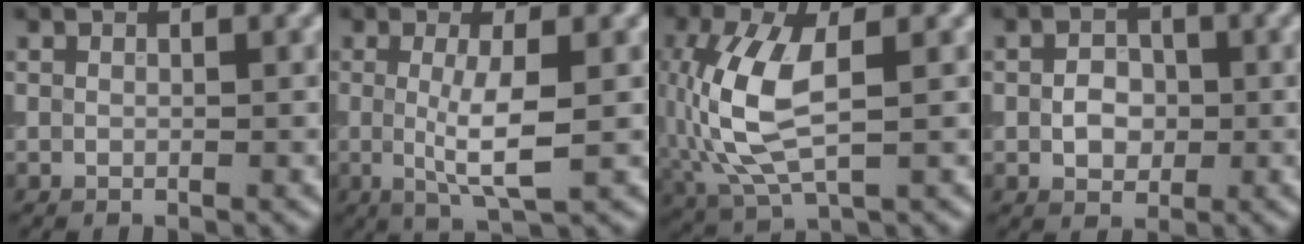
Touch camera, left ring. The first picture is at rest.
{"total": 4.3, "force": [0.0, 0.9, 4.2], "torque": [-0.079, -0.007, 0.000]}
{"total": 7.9, "force": [-0.2, 3.7, 7.0], "torque": [-0.170, 0.006, -0.004]}
{"total": 2.8, "force": [-0.3, 2.2, 1.8], "torque": [-0.028, 0.002, -0.010]}